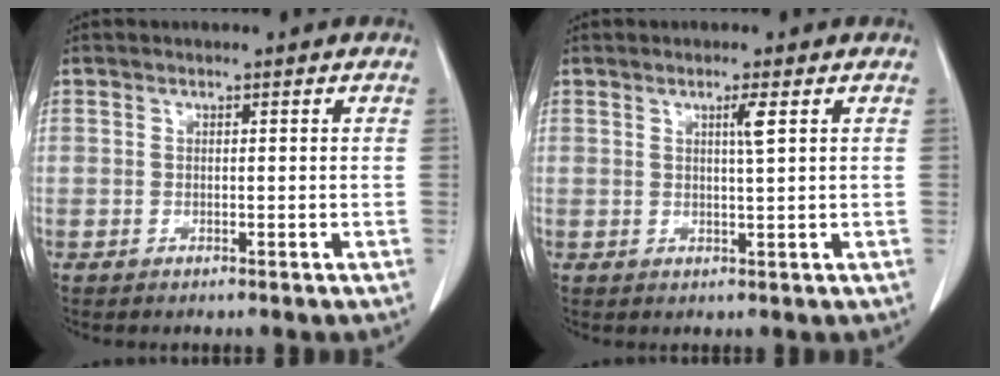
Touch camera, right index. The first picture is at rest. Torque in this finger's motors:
{"motor_torque": [0.06, 0.06, 0.05, 0.03]}